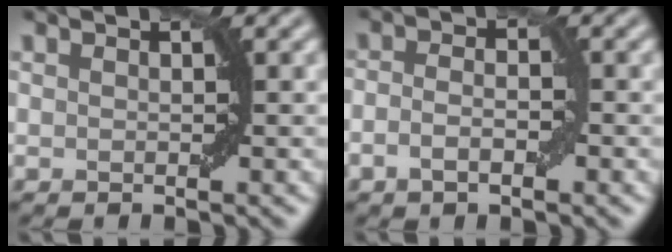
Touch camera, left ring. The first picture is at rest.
{"total": 2.2, "force": [-0.9, 1.0, 1.8], "torque": [-0.033, 0.000, -0.018]}